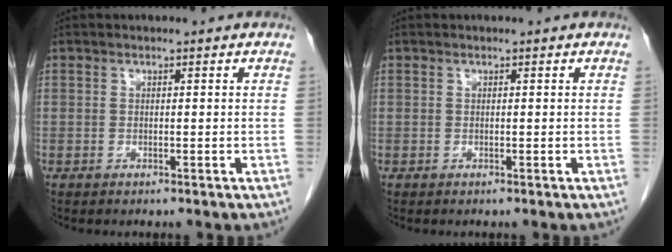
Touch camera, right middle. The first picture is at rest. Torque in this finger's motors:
{"motor_torque": [0.00, 0.00, 0.00, -0.01]}